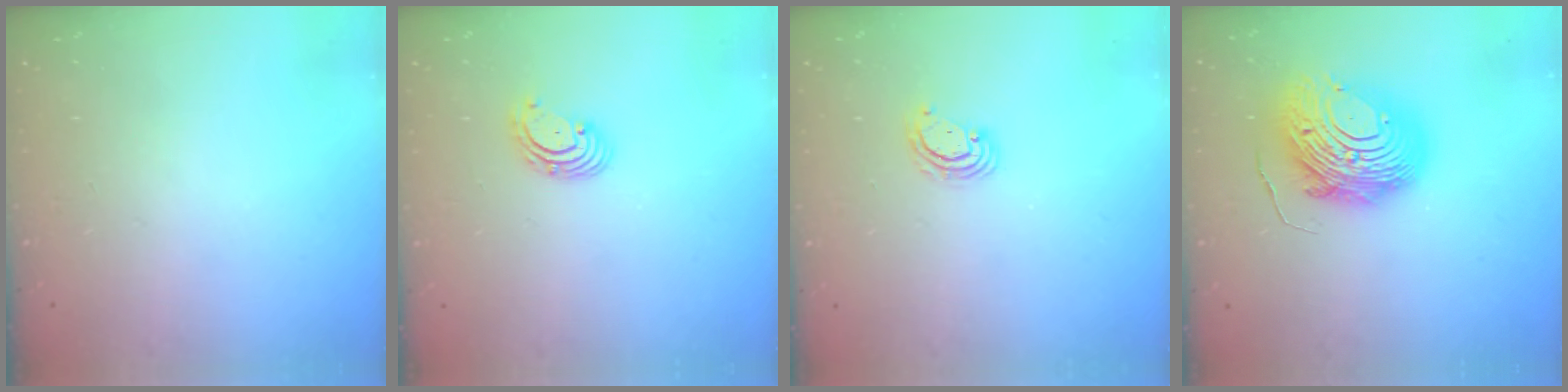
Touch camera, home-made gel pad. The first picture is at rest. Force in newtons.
{"total": 2.7, "press": 2.7, "slide": 0.1}
{"total": 4.1, "press": 4.1, "slide": 0.4}
{"total": 14.7, "press": 14.7, "slide": 1.1}